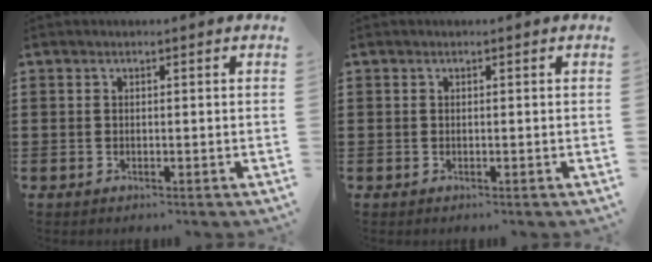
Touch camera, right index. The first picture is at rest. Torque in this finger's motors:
{"motor_torque": [-0.19, 0.43, -1.05, -0.21]}